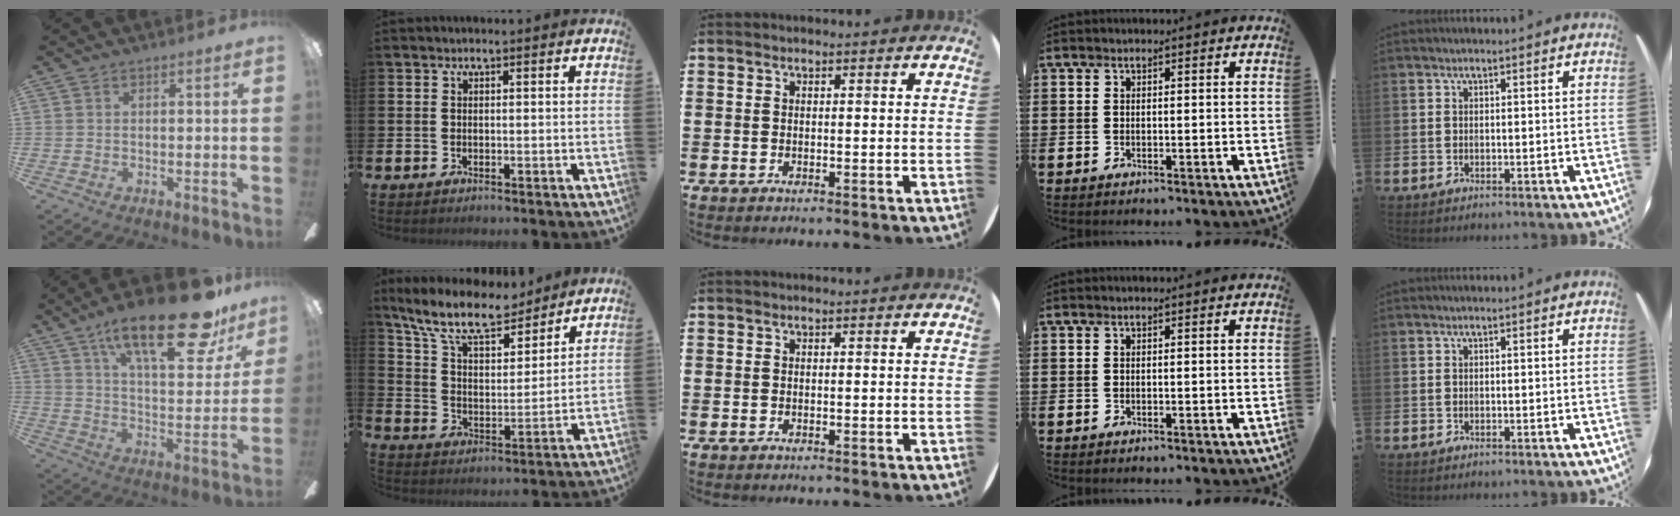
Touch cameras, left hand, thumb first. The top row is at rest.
{"thumb": {"total": 25.3, "force": [16.8, 8.0, 17.1], "torque": [-0.260, -0.102, 0.269]}, "index": {"total": 10.7, "force": [9.3, 3.0, 4.2], "torque": [-0.117, -0.049, 0.167]}}